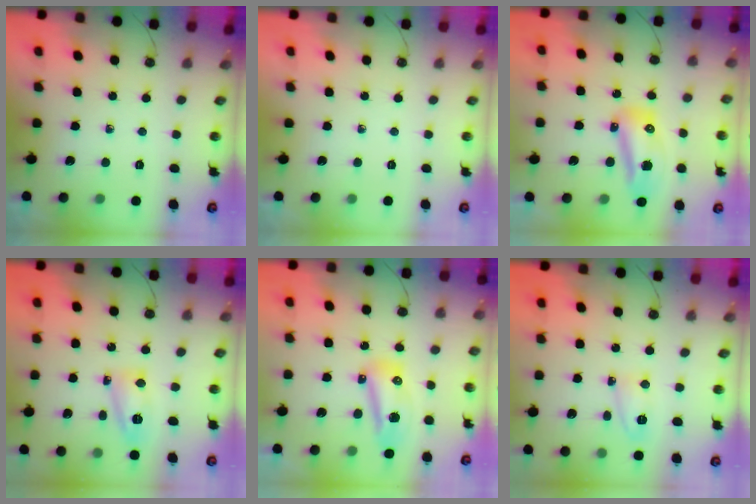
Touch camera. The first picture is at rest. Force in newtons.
{"total": 0.0}
{"total": 10.0, "press": 9.9, "slide": 1.1}
{"total": 10.2, "press": 10.2, "slide": 0.7}
{"total": 9.2, "press": 9.0, "slide": 1.8}
{"total": 3.9, "press": 3.8, "slide": 0.8}